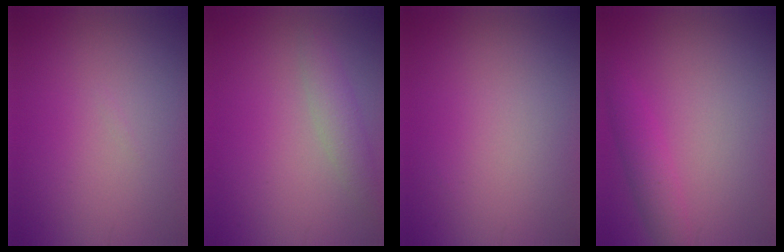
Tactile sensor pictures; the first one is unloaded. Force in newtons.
{"total": 2.0, "press": 2.0, "slide": 0.1}
{"total": 0.0}
{"total": 2.2, "press": 2.2, "slide": 0.2}